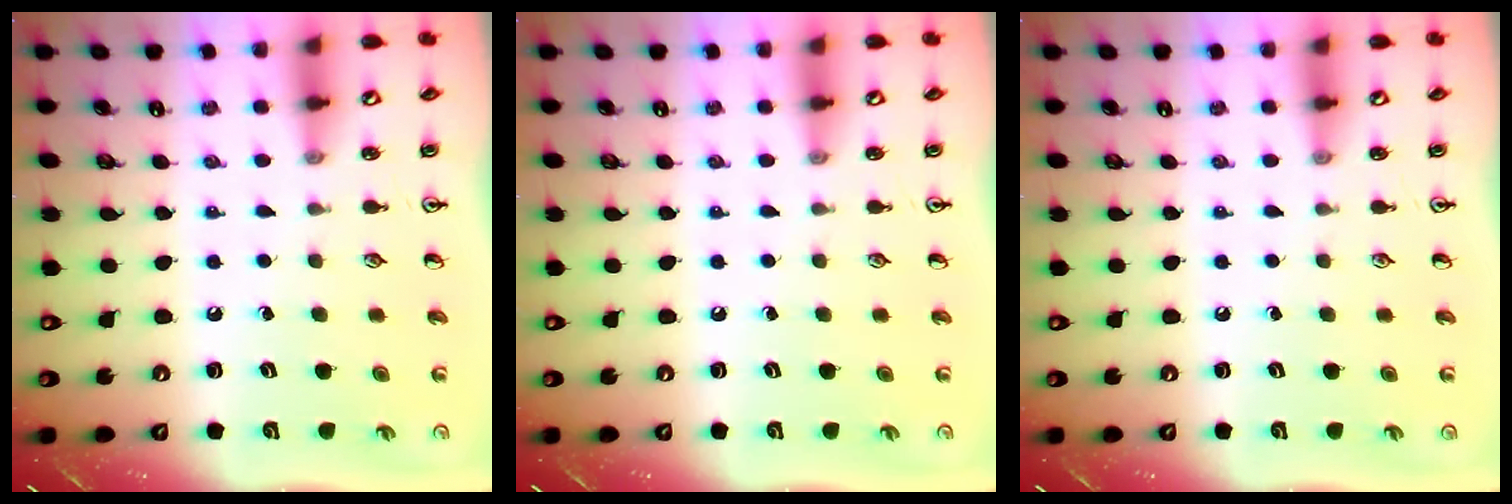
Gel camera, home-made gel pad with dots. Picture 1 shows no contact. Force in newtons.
{"total": 0.0}
{"total": 0.0}